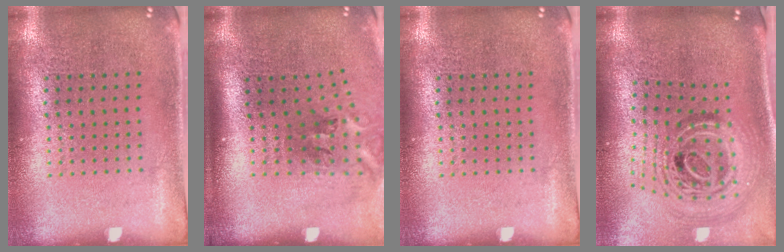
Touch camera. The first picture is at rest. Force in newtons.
{"total": 2.1, "press": 1.4, "slide": 1.7}
{"total": 0.0}
{"total": 2.1, "press": 1.6, "slide": 1.4}